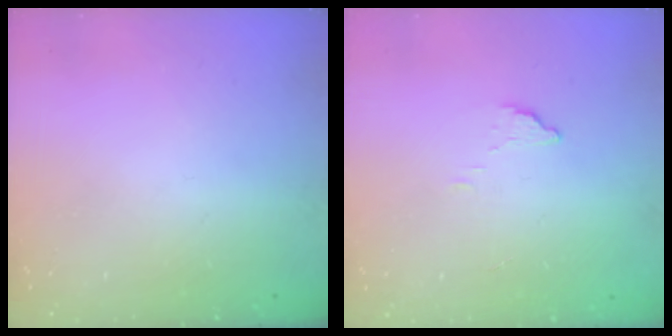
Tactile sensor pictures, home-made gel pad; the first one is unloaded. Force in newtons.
{"total": 2.3, "press": 2.3, "slide": 0.1}